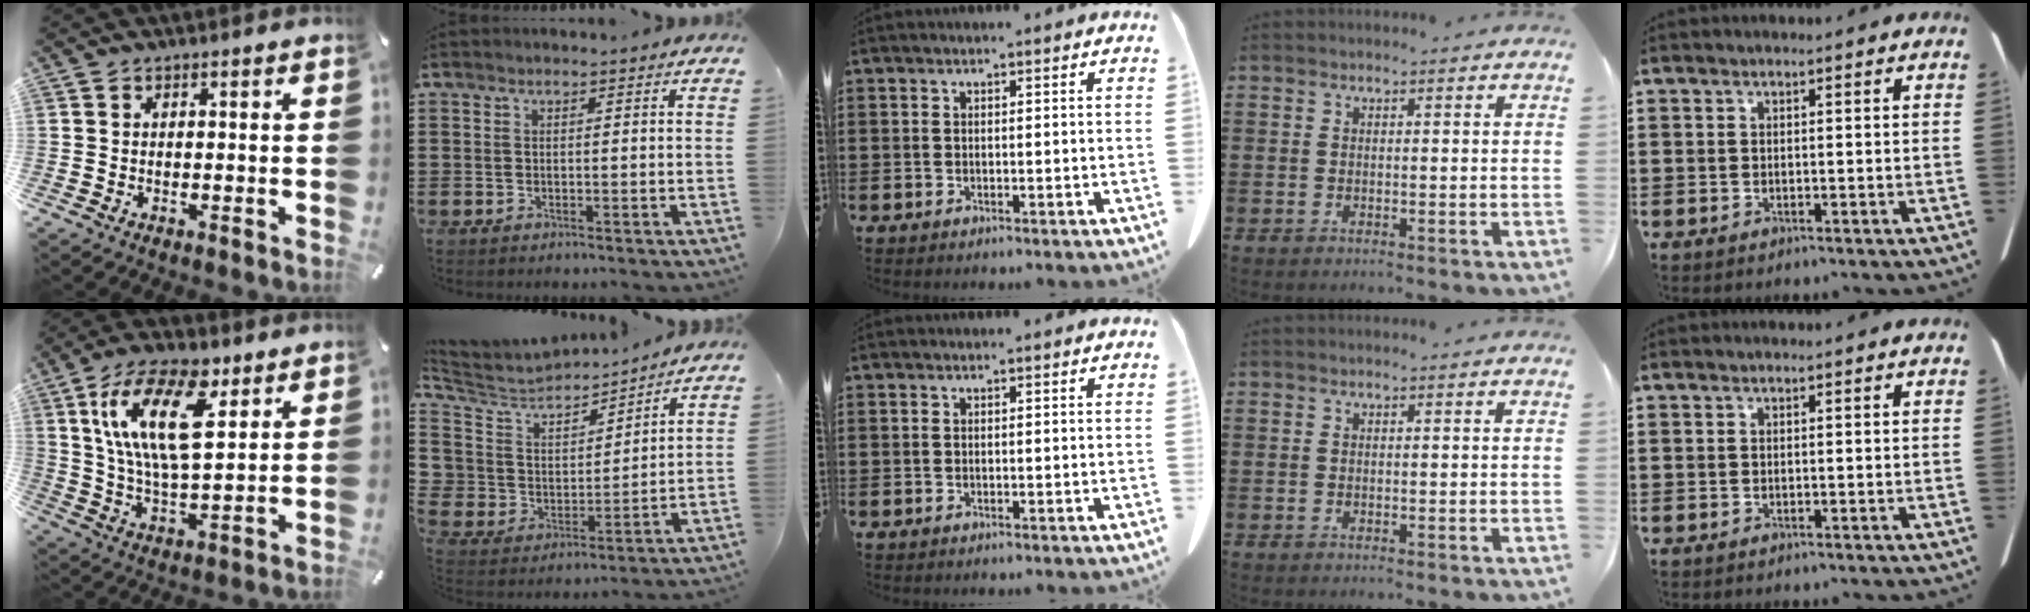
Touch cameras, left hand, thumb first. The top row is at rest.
{"thumb": {"total": 18.6, "force": [8.6, 8.4, 14.2], "torque": [-0.303, -0.015, 0.142]}, "index": {"total": 5.5, "force": [4.8, 2.6, -0.6], "torque": [-0.031, -0.045, 0.081]}}